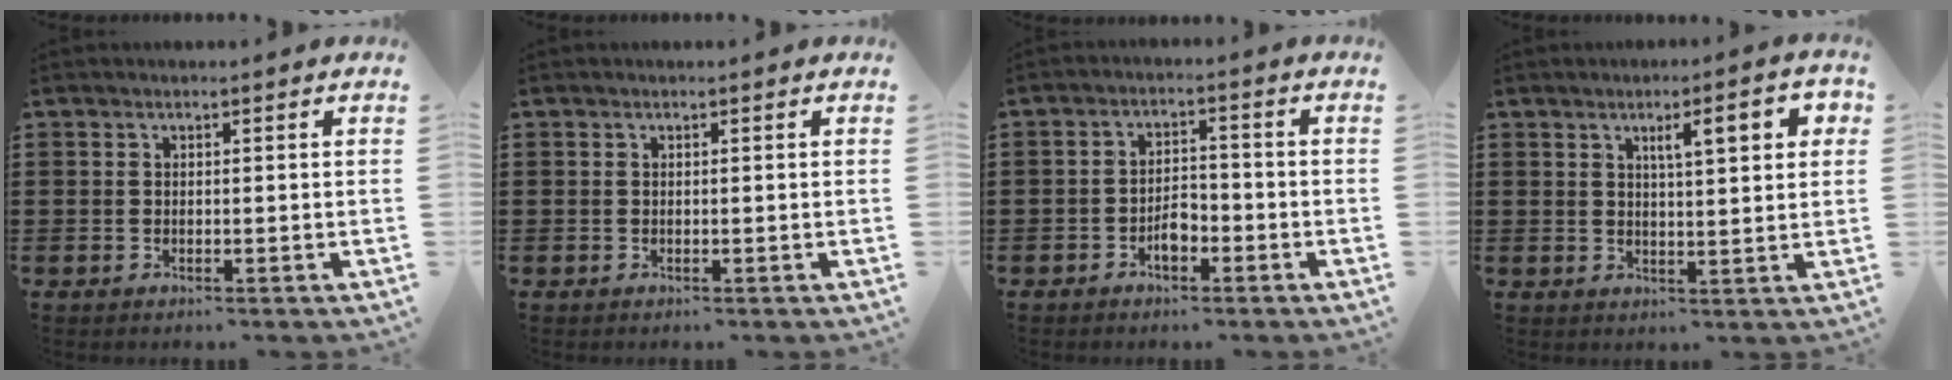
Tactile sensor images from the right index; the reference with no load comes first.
{"total": 0.0}
{"total": 3.2, "force": [-1.8, 1.5, 2.1], "torque": [-0.040, 0.005, -0.036]}
{"total": 5.8, "force": [2.2, 1.2, 5.2], "torque": [-0.088, 0.000, 0.031]}